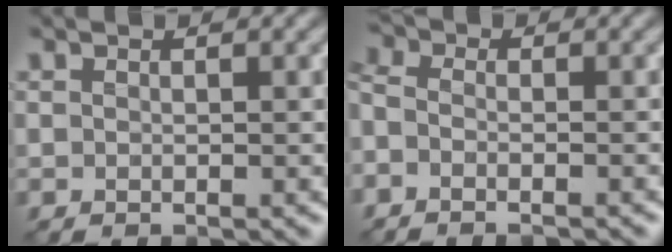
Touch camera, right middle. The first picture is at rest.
{"total": 3.1, "force": [-1.9, 1.9, 1.6], "torque": [-0.012, 0.009, -0.058]}